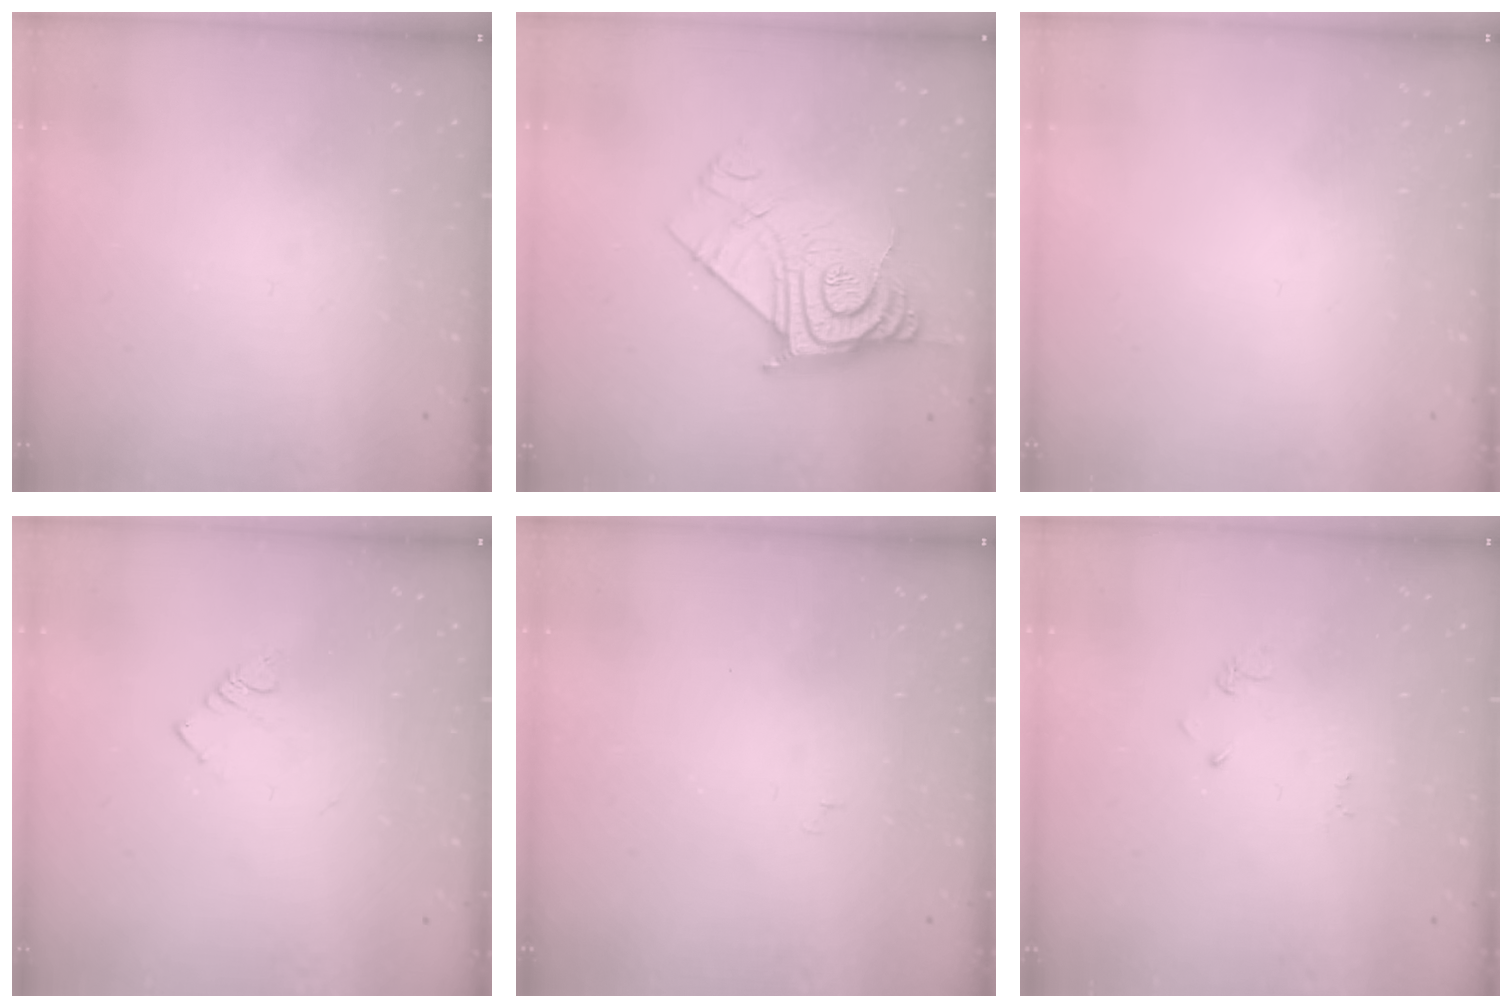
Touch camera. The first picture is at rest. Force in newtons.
{"total": 15.3, "press": 15.2, "slide": 1.1}
{"total": 1.5, "press": 1.5, "slide": 0.1}
{"total": 2.7, "press": 2.7, "slide": 0.4}
{"total": 3.7, "press": 3.7, "slide": 0.5}
{"total": 2.6, "press": 2.6, "slide": 0.4}